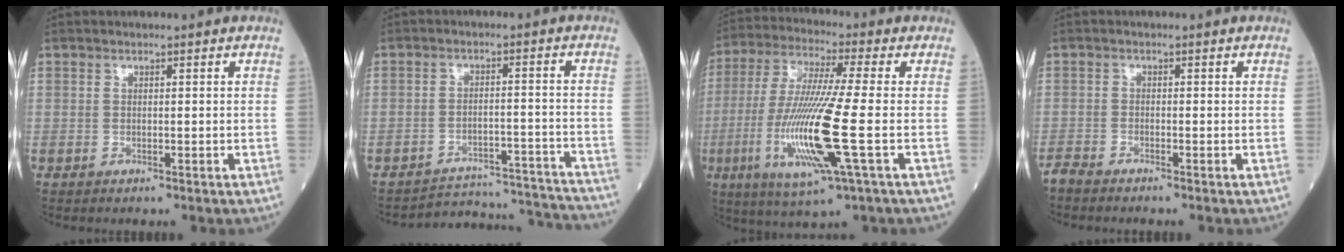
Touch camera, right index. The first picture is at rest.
{"total": 14.8, "force": [-14.8, 0.4, 0.3], "torque": [0.009, 0.027, -0.187]}
{"total": 16.1, "force": [-3.7, 0.3, 15.6], "torque": [-0.331, -0.021, -0.071]}
{"total": 2.4, "force": [-2.3, -0.2, 0.8], "torque": [-0.016, -0.006, -0.041]}